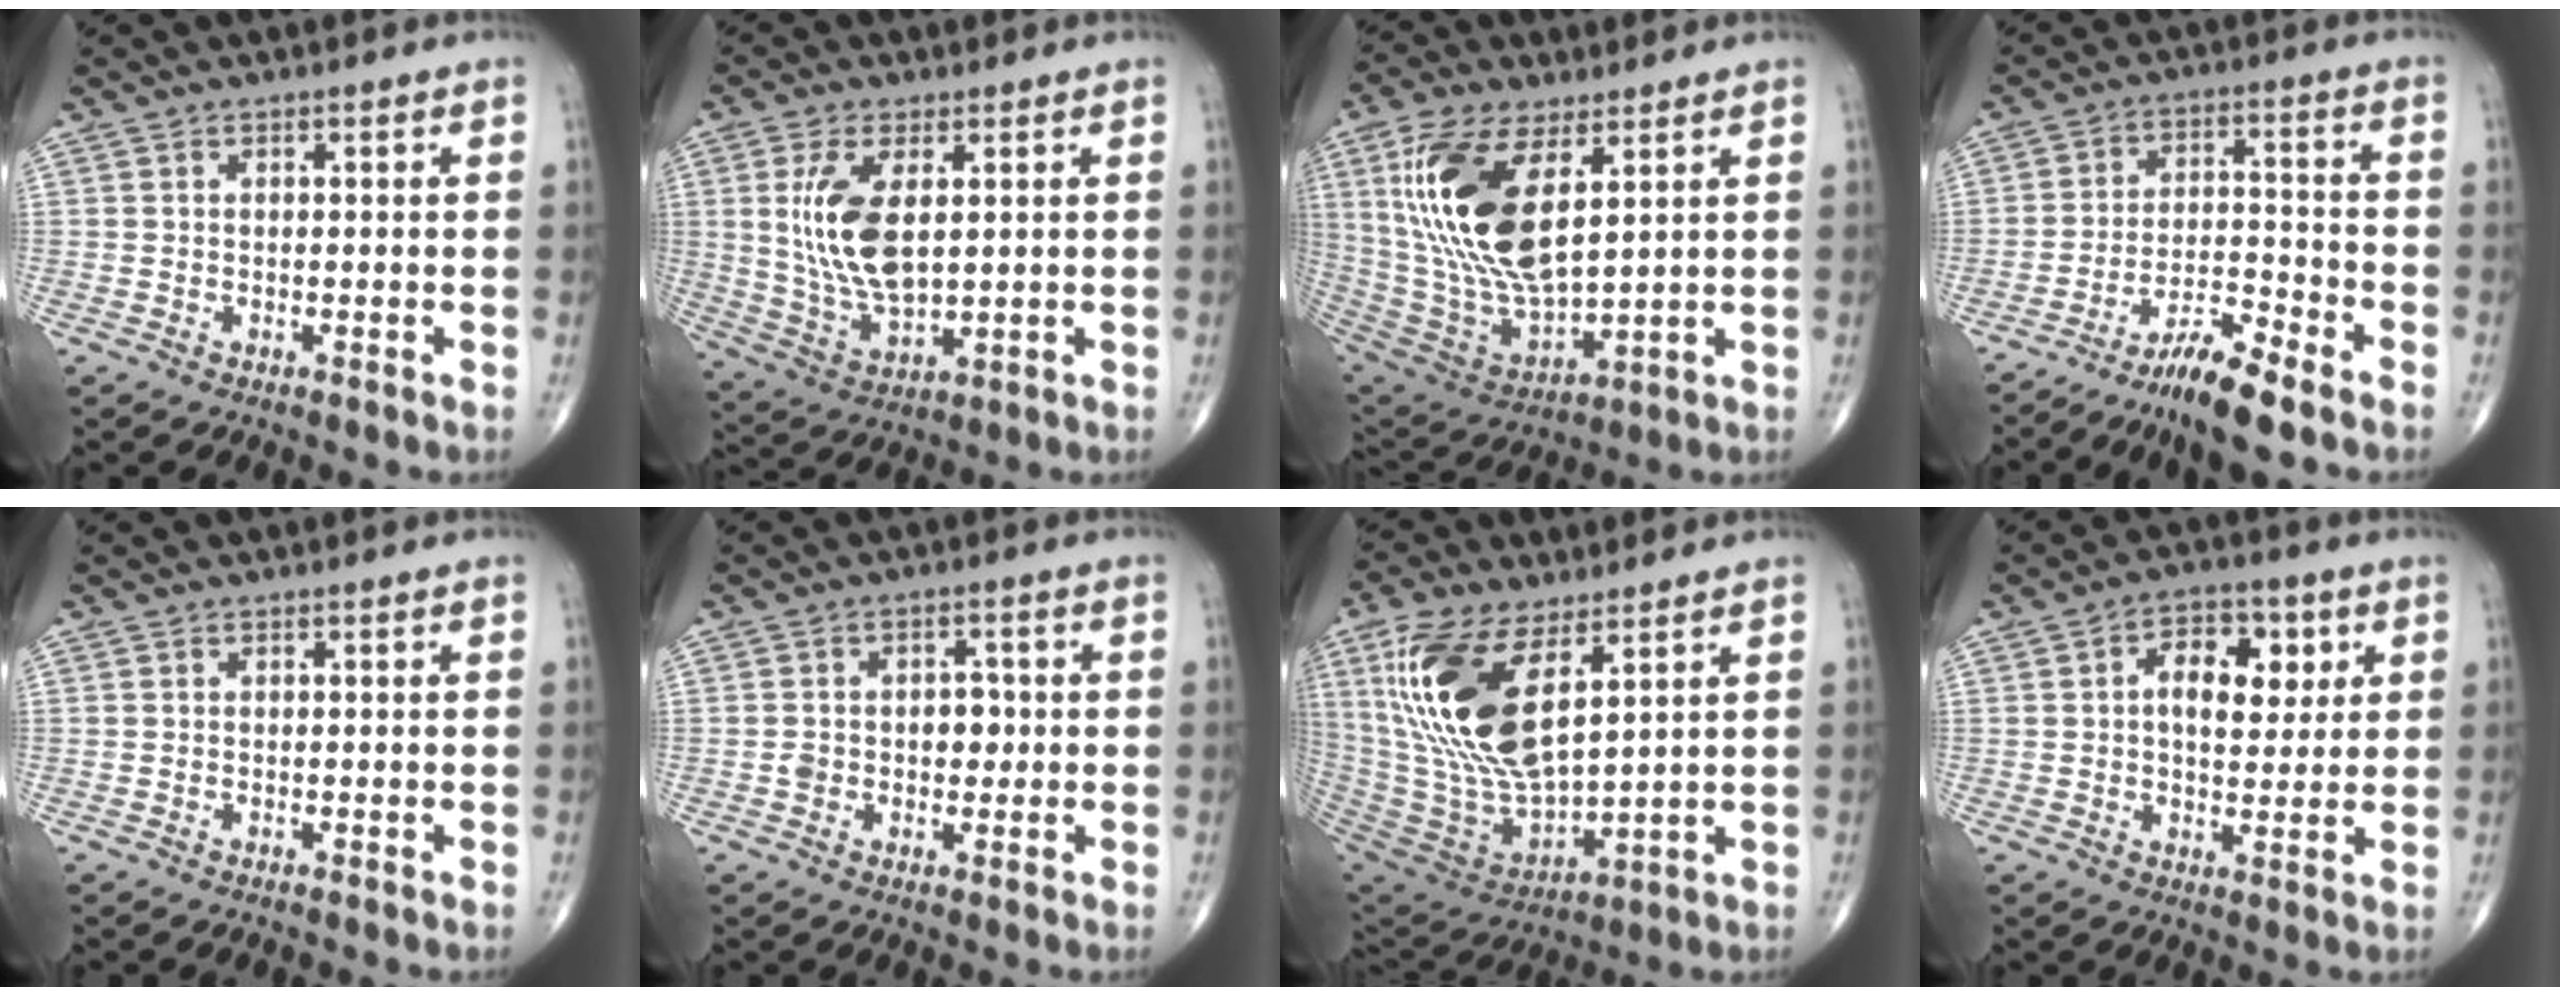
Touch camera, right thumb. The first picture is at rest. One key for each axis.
{"total": 12.3, "fx": 2.4, "fy": 5.8, "fz": 10.5, "tx": -0.213, "ty": -0.017, "tz": 0.058}
{"total": 21.2, "fx": 6.5, "fy": 9.5, "fz": 17.8, "tx": -0.362, "ty": -0.030, "tz": 0.131}
{"total": 9.2, "fx": -6.9, "fy": 1.2, "fz": 5.9, "tx": -0.112, "ty": 0.046, "tz": -0.123}
{"total": 0.0}
{"total": 4.7, "fx": -0.3, "fy": 3.4, "fz": 3.1, "tx": -0.029, "ty": 0.014, "tz": -0.003}
{"total": 21.6, "fx": 7.8, "fy": 9.5, "fz": 17.8, "tx": -0.366, "ty": -0.036, "tz": 0.160}
{"total": 9.7, "fx": 2.3, "fy": 5.8, "fz": 7.4, "tx": -0.078, "ty": 0.001, "tz": 0.033}